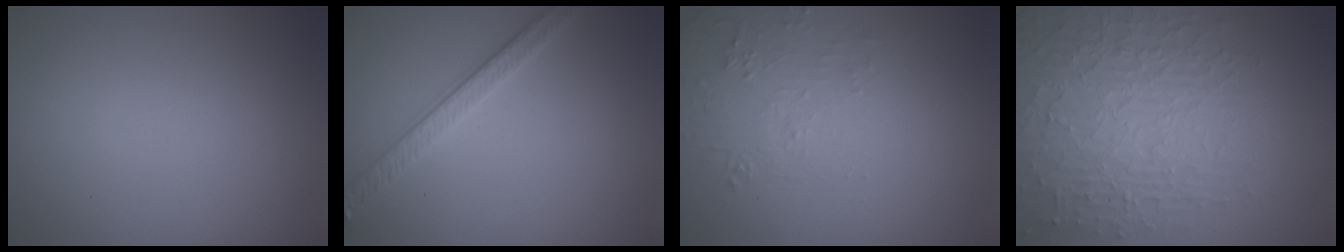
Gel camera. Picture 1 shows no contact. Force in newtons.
{"total": 2.7, "press": 2.6, "slide": 0.9}
{"total": 1.9, "press": 0.8, "slide": 1.7}
{"total": 8.2, "press": 5.9, "slide": 5.7}